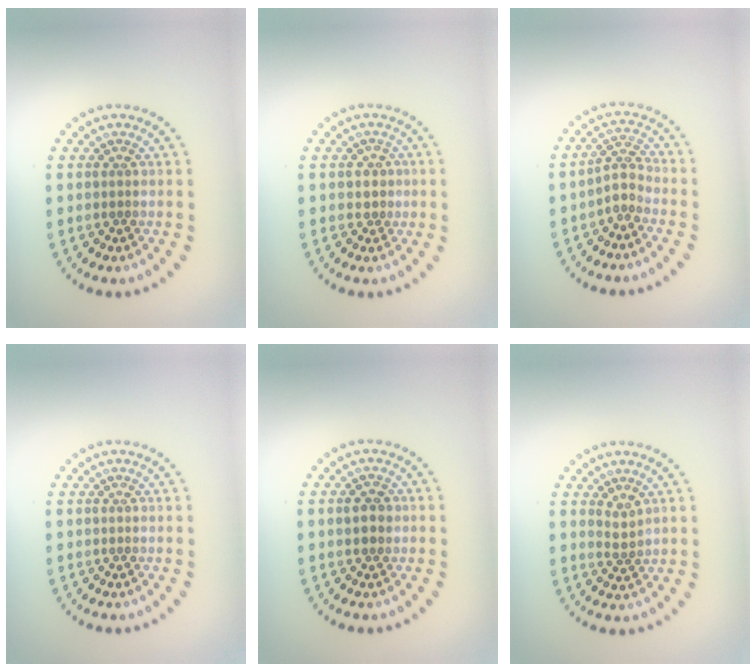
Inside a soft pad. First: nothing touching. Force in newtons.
{"total": 1.7, "press": 1.4, "slide": 1.0}
{"total": 2.1, "press": 1.6, "slide": 1.4}
{"total": 0.0}
{"total": 1.8, "press": 1.8, "slide": 0.2}
{"total": 1.4, "press": 0.9, "slide": 1.0}